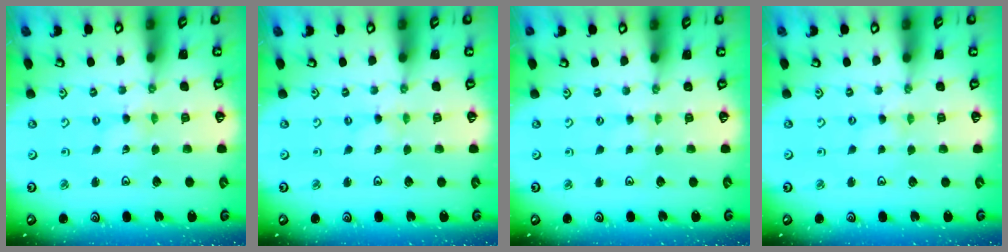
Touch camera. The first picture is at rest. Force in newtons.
{"total": 0.0}
{"total": 0.5, "press": 0.5, "slide": 0.1}
{"total": 0.0}